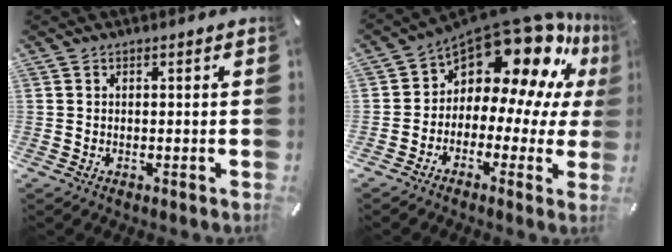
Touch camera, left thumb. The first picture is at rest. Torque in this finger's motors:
{"motor_torque": [1.85, 3.16, 0.57, -0.04, 0.13]}